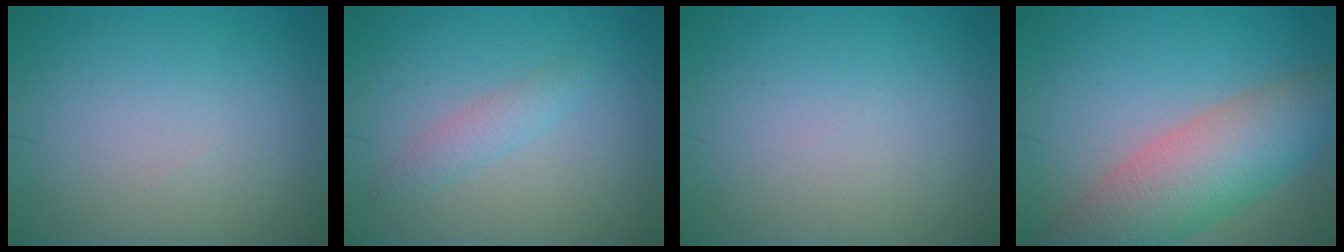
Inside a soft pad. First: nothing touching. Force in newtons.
{"total": 1.7, "press": 1.7, "slide": 0.1}
{"total": 0.0}
{"total": 8.2, "press": 8.2, "slide": 0.2}